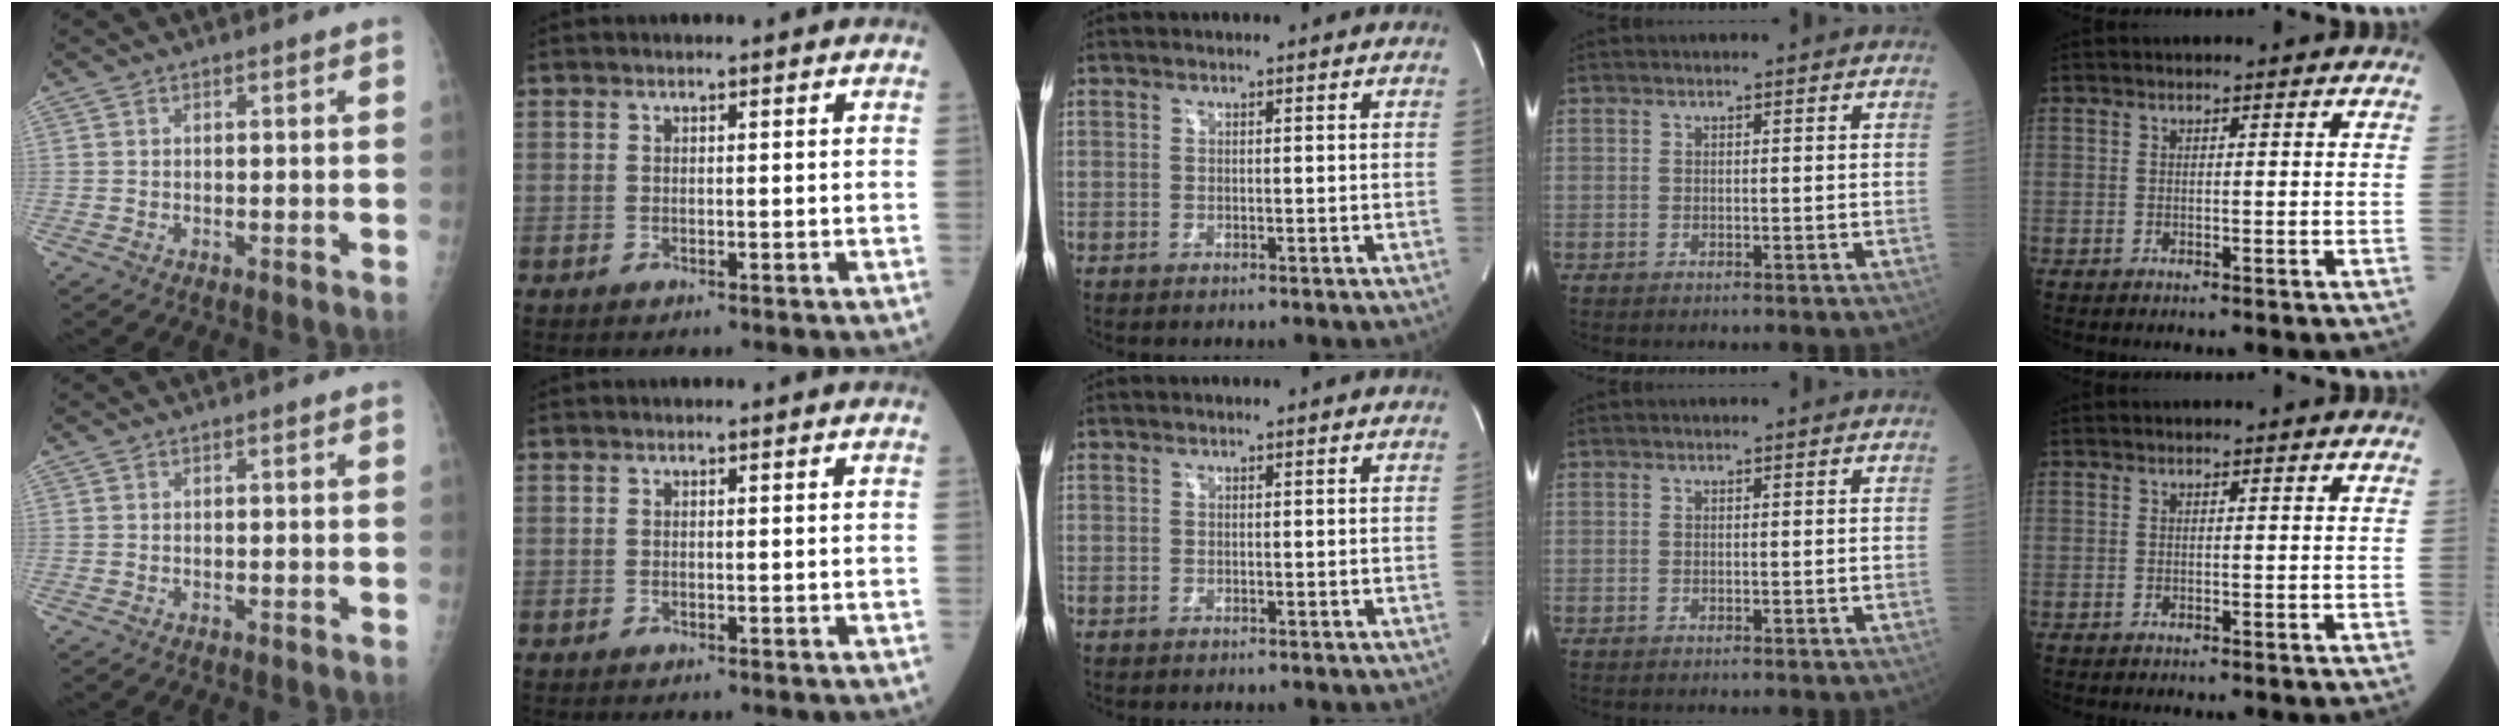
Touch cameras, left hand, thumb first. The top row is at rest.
{}